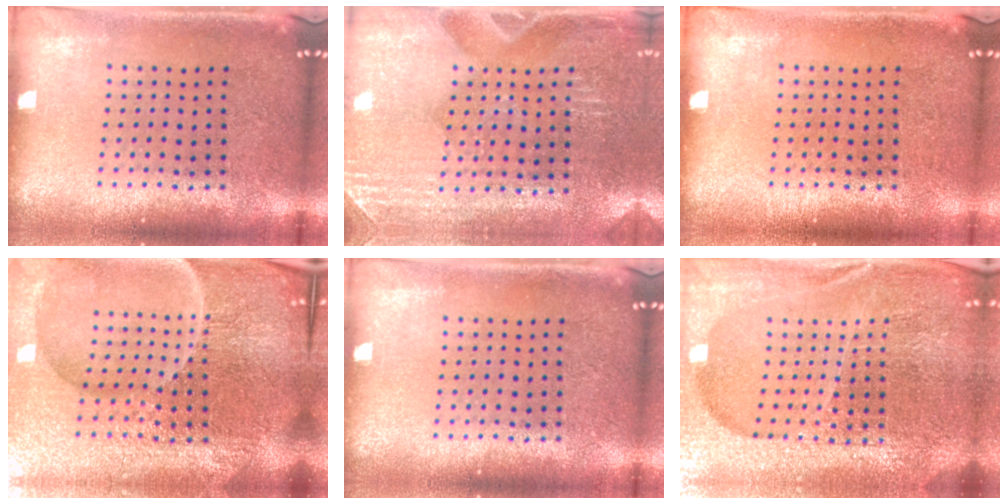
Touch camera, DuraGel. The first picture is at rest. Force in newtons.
{"total": 2.9, "press": 2.8, "slide": 0.8}
{"total": 0.0}
{"total": 6.0, "press": 5.5, "slide": 2.4}
{"total": 0.0}
{"total": 5.8, "press": 5.1, "slide": 2.7}